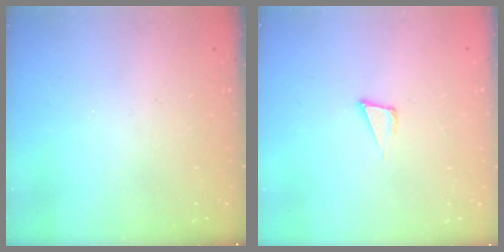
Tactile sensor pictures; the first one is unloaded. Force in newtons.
{"total": 3.9, "press": 2.7, "slide": 2.9}